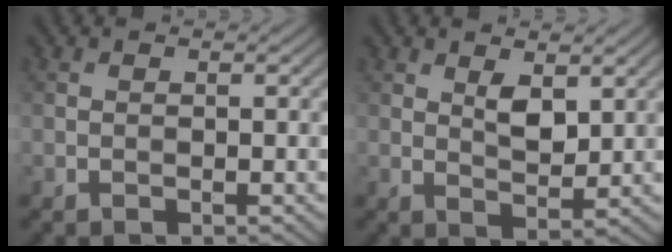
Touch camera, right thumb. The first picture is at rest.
{"total": 3.3, "force": [1.6, 1.5, 2.5], "torque": [-0.050, -0.007, 0.032]}